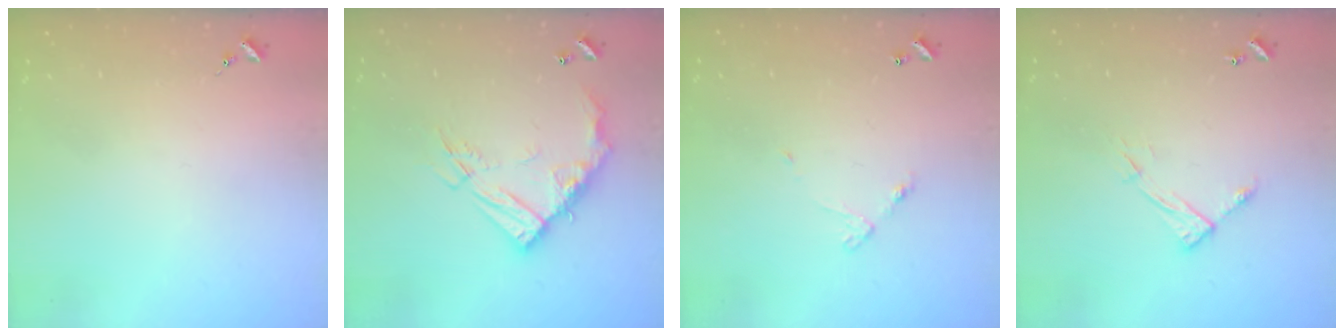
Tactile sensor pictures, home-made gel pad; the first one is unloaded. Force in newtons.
{"total": 16.2, "press": 16.2, "slide": 1.4}
{"total": 4.5, "press": 4.5, "slide": 0.3}
{"total": 8.1, "press": 8.1, "slide": 0.6}